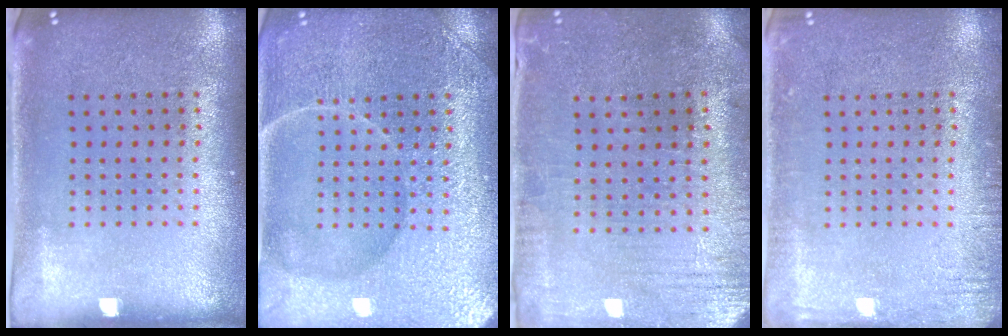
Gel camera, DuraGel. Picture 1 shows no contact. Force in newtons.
{"total": 4.5, "press": 4.5, "slide": 0.5}
{"total": 0.5, "press": 0.3, "slide": 0.4}
{"total": 1.8, "press": 1.8, "slide": 0.2}